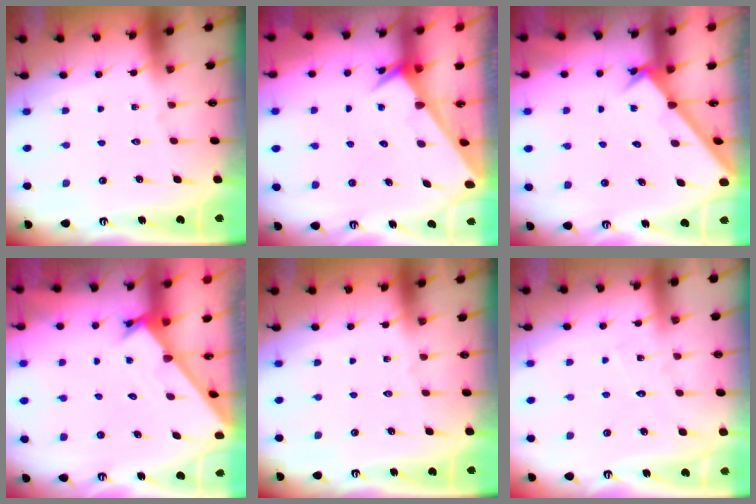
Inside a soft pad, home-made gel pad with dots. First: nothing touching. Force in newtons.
{"total": 2.4, "press": 2.4, "slide": 0.0}
{"total": 2.1, "press": 2.1, "slide": 0.2}
{"total": 1.6, "press": 1.6, "slide": 0.1}
{"total": 0.0}
{"total": 5.2, "press": 5.2, "slide": 0.4}